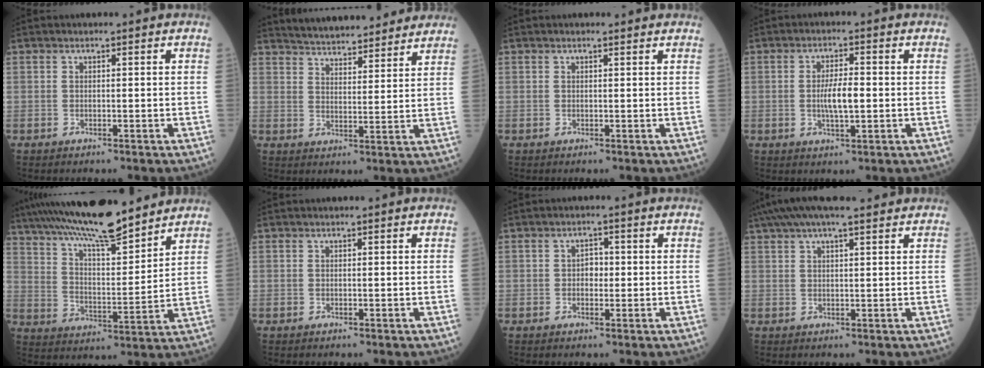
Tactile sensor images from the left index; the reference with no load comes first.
{"total": 16.2, "force": [14.9, 3.1, 5.7], "torque": [-0.078, 0.014, 0.209]}
{"total": 1.5, "force": [1.4, 0.5, 0.4], "torque": [-0.015, 0.010, 0.018]}
{"total": 4.8, "force": [-0.4, 1.3, 4.6], "torque": [-0.094, -0.002, -0.006]}
{"total": 19.1, "force": [16.0, 2.7, 10.0], "torque": [-0.183, 0.018, 0.271]}
{"total": 0.0}
{"total": 2.1, "force": [-0.1, 1.5, 1.5], "torque": [-0.026, 0.005, -0.001]}
{"total": 10.8, "force": [8.6, 2.1, 6.3], "torque": [-0.112, 0.050, 0.140]}